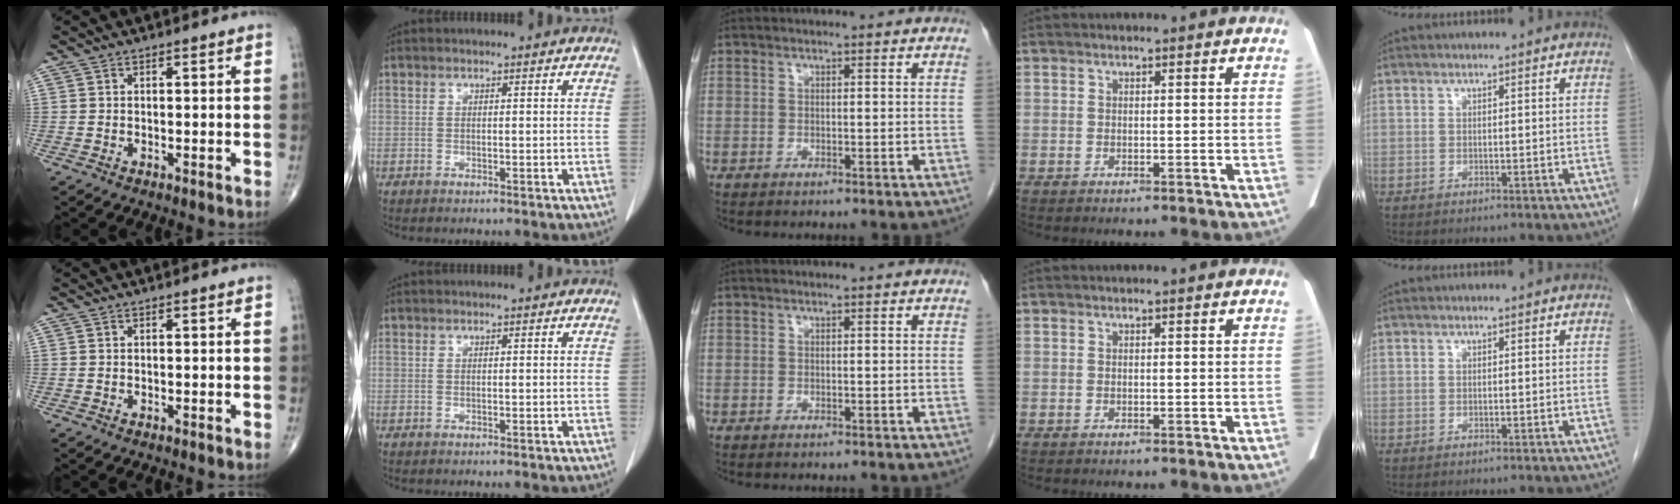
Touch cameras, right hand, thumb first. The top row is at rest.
{}